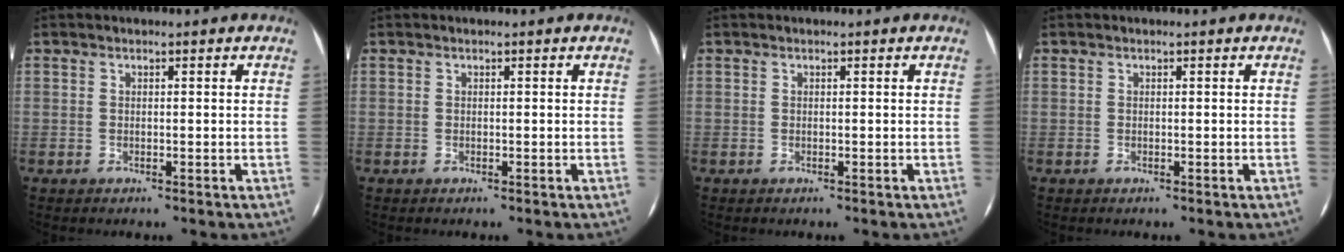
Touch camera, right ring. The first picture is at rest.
{"total": 0.0}
{"total": 0.0}
{"total": 0.0}